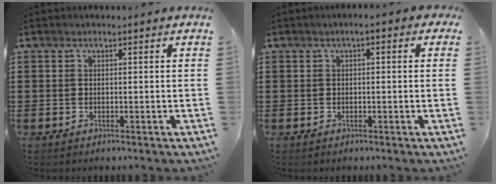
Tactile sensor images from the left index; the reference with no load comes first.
{"total": 1.3, "force": [-0.5, 0.4, 1.2], "torque": [-0.022, -0.002, -0.011]}